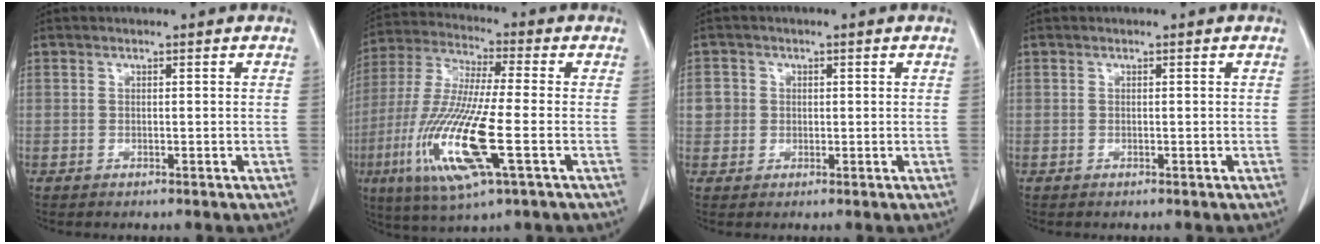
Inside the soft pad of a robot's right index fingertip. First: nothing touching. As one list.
[{"total": 17.3, "force": [-5.1, 2.1, 16.4], "torque": [-0.355, -0.026, -0.092]}, {"total": 3.7, "force": [0.3, 3.6, 0.8], "torque": [-0.011, 0.014, 0.009]}, {"total": 0.0}]